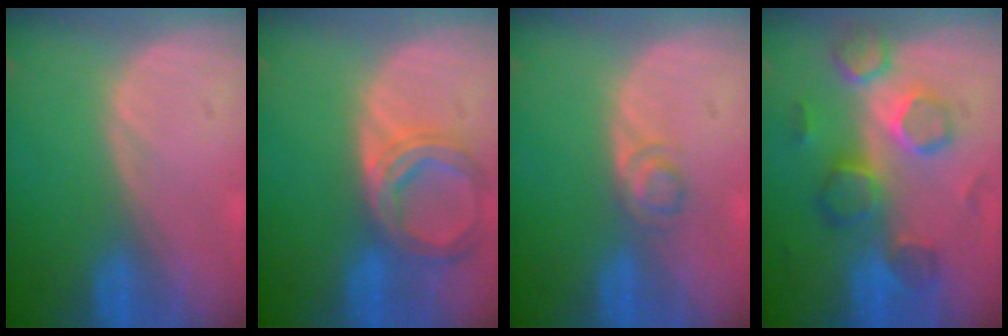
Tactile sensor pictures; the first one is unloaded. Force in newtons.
{"total": 6.9, "press": 6.4, "slide": 2.7}
{"total": 2.2, "press": 2.2, "slide": 0.2}
{"total": 8.5, "press": 8.3, "slide": 2.1}